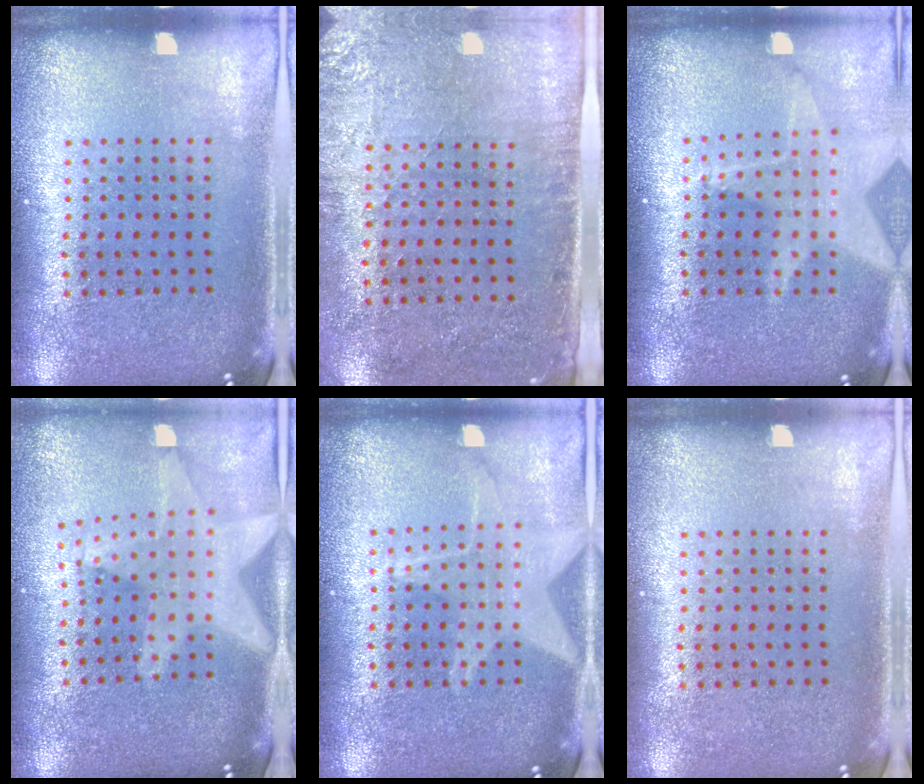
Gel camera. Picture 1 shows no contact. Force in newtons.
{"total": 2.8, "press": 2.3, "slide": 1.6}
{"total": 1.8, "press": 1.5, "slide": 1.1}
{"total": 2.2, "press": 1.8, "slide": 1.2}
{"total": 2.5, "press": 2.5, "slide": 0.3}
{"total": 0.0}